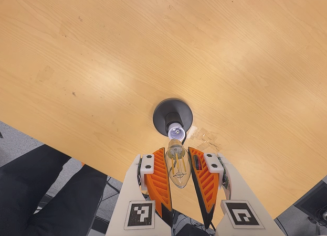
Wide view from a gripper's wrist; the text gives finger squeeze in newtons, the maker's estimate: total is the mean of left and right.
{"total": 10.3, "left": 9.7, "right": 11.0}